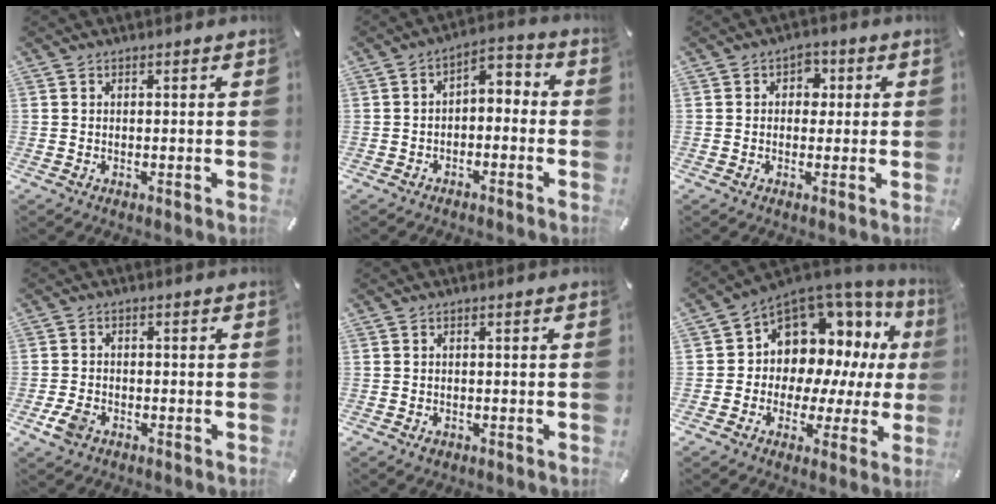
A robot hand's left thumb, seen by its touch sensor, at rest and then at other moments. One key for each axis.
{"total": 4.1, "fx": -2.9, "fy": 2.3, "fz": 1.7, "tx": -0.027, "ty": 0.014, "tz": -0.061}
{"total": 3.7, "fx": 0.1, "fy": 3.2, "fz": 1.8, "tx": -0.016, "ty": 0.002, "tz": -0.008}
{"total": 4.2, "fx": -1.9, "fy": 2.9, "fz": 2.3, "tx": -0.057, "ty": 0.003, "tz": -0.039}
{"total": 1.1, "fx": -0.5, "fy": 0.9, "fz": 0.5, "tx": -0.009, "ty": 0.003, "tz": -0.011}
{"total": 10.5, "fx": 4.2, "fy": 8.9, "fz": 3.7, "tx": -0.066, "ty": -0.056, "tz": 0.082}